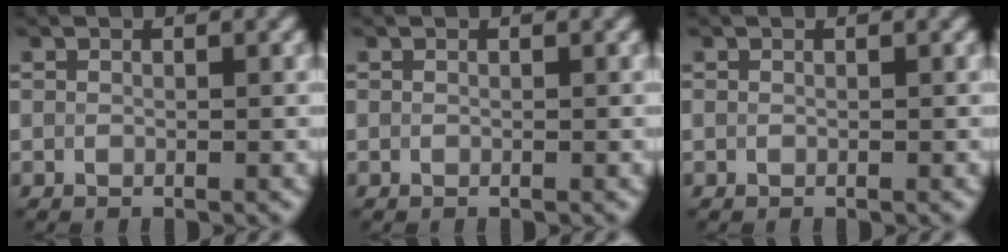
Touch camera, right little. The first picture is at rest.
{"total": 0.0}
{"total": 0.0}